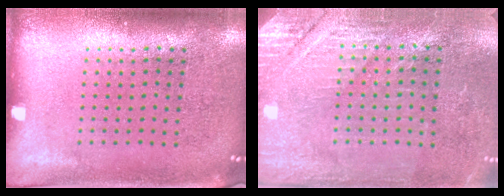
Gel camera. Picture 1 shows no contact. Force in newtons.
{"total": 2.9, "press": 2.9, "slide": 0.3}